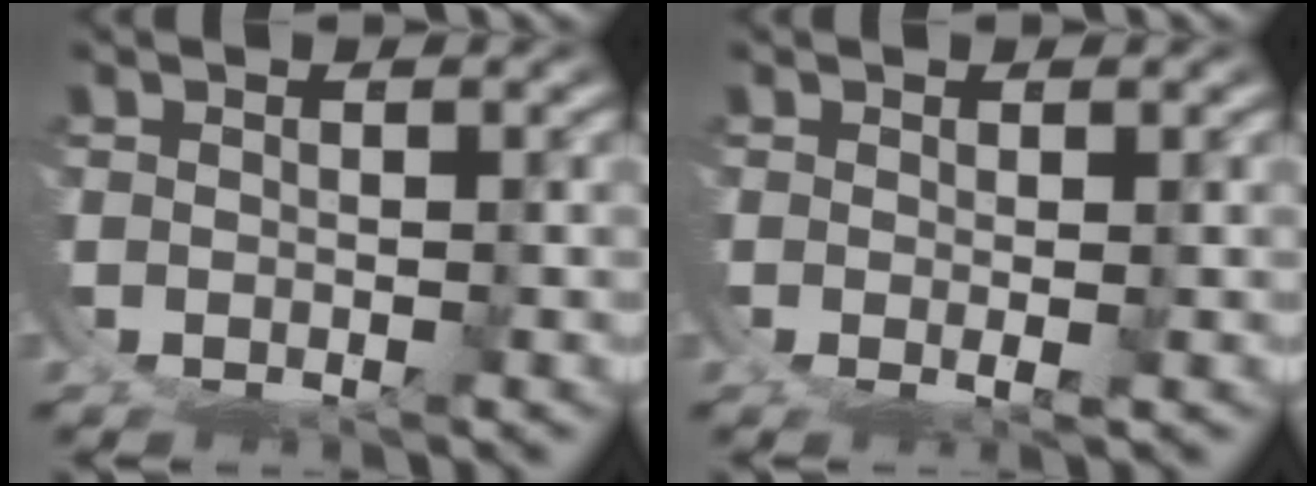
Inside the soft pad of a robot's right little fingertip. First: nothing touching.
{"total": 1.0, "force": [-0.1, -0.4, 1.0], "torque": [-0.022, -0.014, 0.007]}